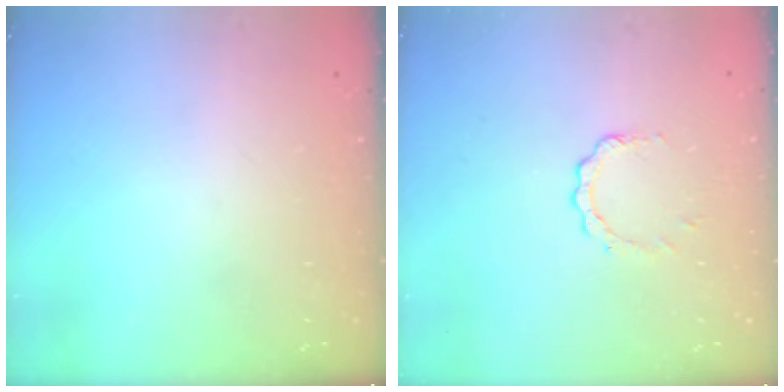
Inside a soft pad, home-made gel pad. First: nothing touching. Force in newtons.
{"total": 3.4, "press": 3.4, "slide": 0.5}